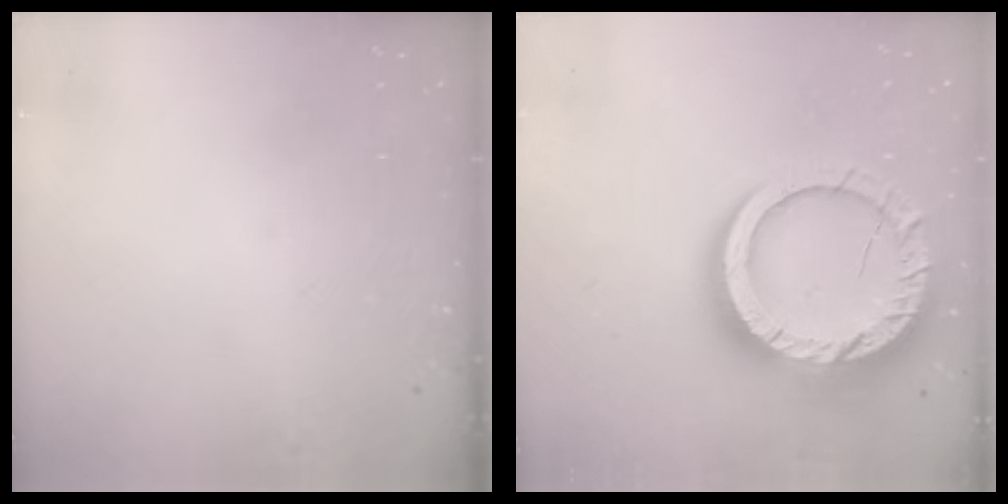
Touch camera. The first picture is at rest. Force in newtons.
{"total": 25.6, "press": 25.5, "slide": 2.2}